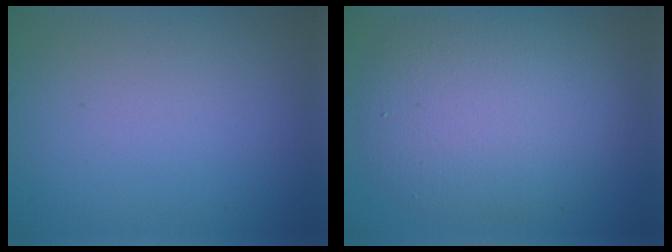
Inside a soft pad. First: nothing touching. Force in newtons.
{"total": 7.7, "press": 7.7, "slide": 0.7}